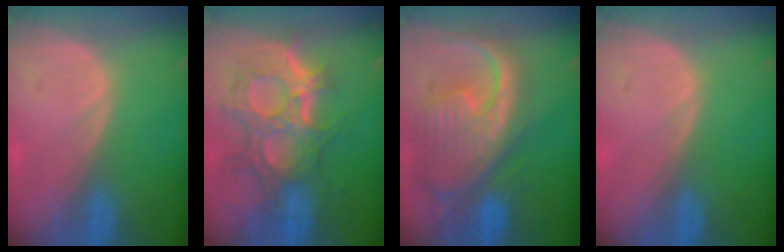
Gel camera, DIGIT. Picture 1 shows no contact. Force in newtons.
{"total": 11.3, "press": 10.4, "slide": 4.5}
{"total": 12.5, "press": 10.7, "slide": 6.5}
{"total": 0.0}